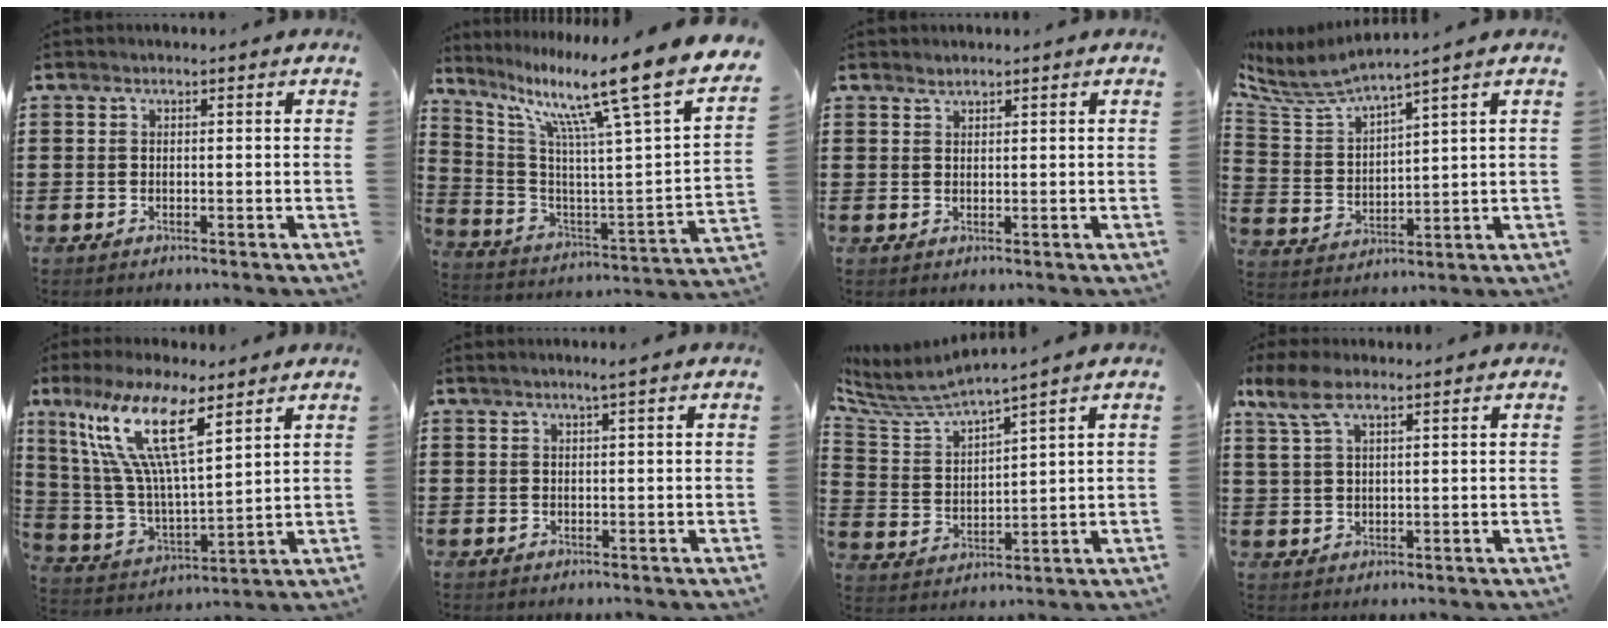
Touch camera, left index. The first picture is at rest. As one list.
[{"total": 13.6, "force": [8.9, 0.0, 10.3], "torque": [-0.192, -0.073, 0.122]}, {"total": 1.0, "force": [1.0, 0.2, 0.1], "torque": [-0.004, 0.000, 0.020]}, {"total": 4.8, "force": [4.3, 0.1, 2.0], "torque": [-0.066, -0.033, 0.068]}, {"total": 14.3, "force": [8.4, 3.6, 10.9], "torque": [-0.251, -0.031, 0.143]}, {"total": 1.6, "force": [0.9, -0.2, 1.2], "torque": [-0.023, -0.002, 0.017]}, {"total": 5.2, "force": [4.7, 0.2, 2.1], "torque": [-0.070, -0.035, 0.074]}, {"total": 6.0, "force": [3.8, 1.9, 4.3], "torque": [-0.100, 0.002, 0.068]}]